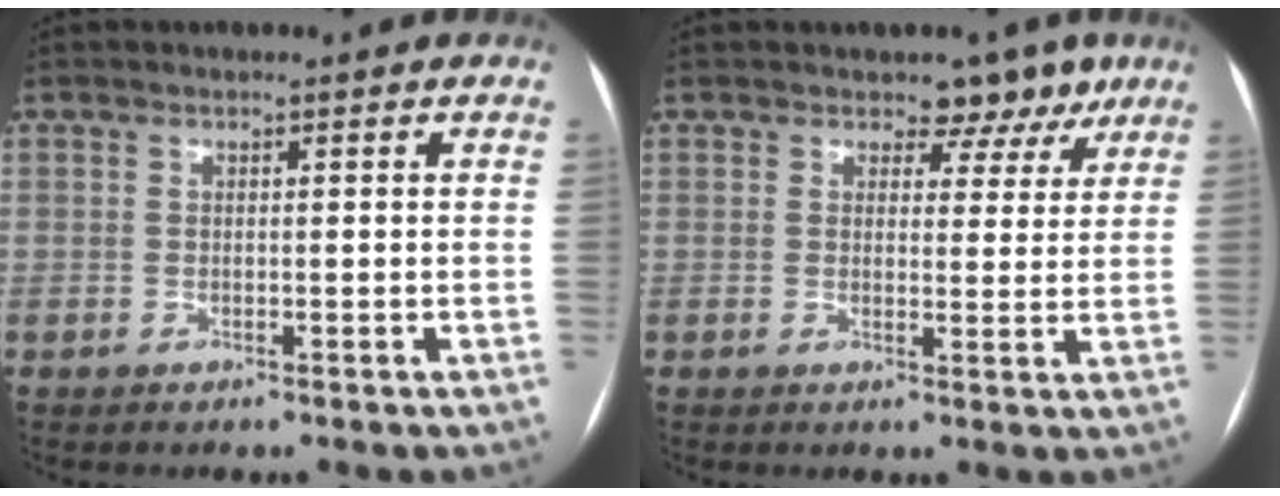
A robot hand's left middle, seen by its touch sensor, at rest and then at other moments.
{"total": 5.0, "force": [3.7, 3.3, 1.2], "torque": [0.003, -0.003, 0.037]}